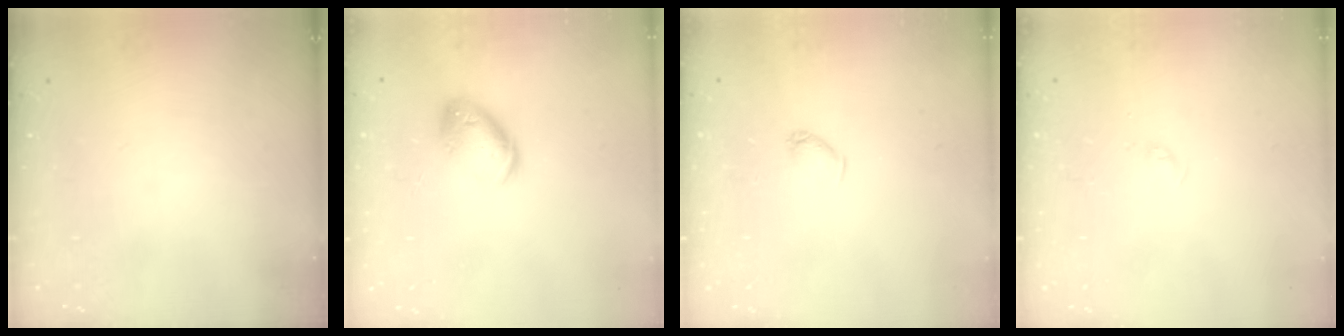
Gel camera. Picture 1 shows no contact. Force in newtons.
{"total": 10.7, "press": 10.6, "slide": 1.5}
{"total": 3.1, "press": 3.0, "slide": 0.6}
{"total": 2.4, "press": 2.3, "slide": 0.3}